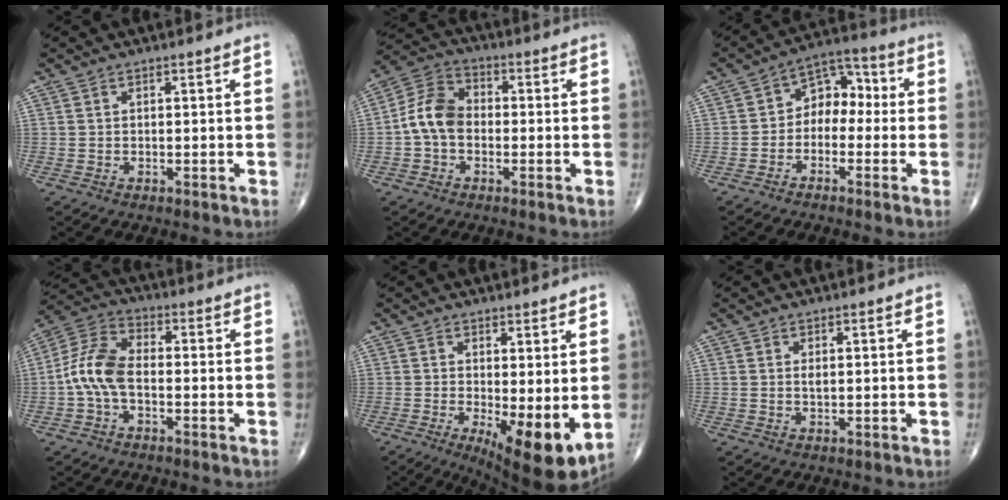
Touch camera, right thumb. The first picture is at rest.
{"total": 8.6, "force": [-1.2, 6.2, 5.9], "torque": [-0.102, 0.029, -0.038]}
{"total": 8.1, "force": [-0.9, 5.8, 5.6], "torque": [-0.051, 0.043, -0.034]}
{"total": 9.2, "force": [-1.6, 5.1, 7.4], "torque": [-0.156, 0.032, -0.042]}
{"total": 10.5, "force": [-1.2, 3.4, 9.8], "torque": [-0.145, -0.028, -0.008]}
{"total": 1.0, "force": [0.2, 0.4, 0.9], "torque": [-0.017, -0.002, 0.005]}